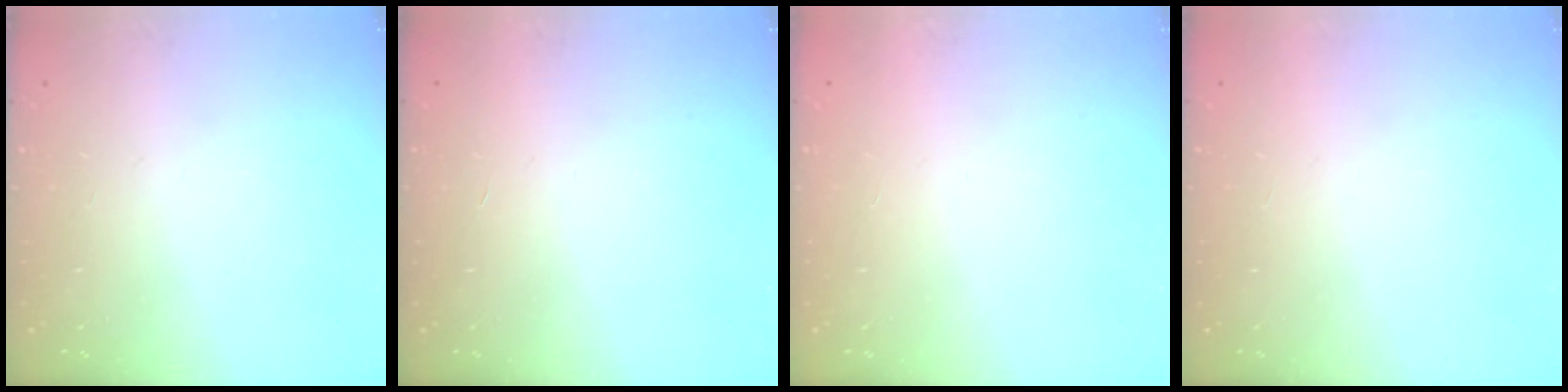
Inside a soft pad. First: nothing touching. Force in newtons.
{"total": 1.6, "press": 1.6, "slide": 0.1}
{"total": 1.6, "press": 1.6, "slide": 0.1}
{"total": 1.5, "press": 1.5, "slide": 0.1}